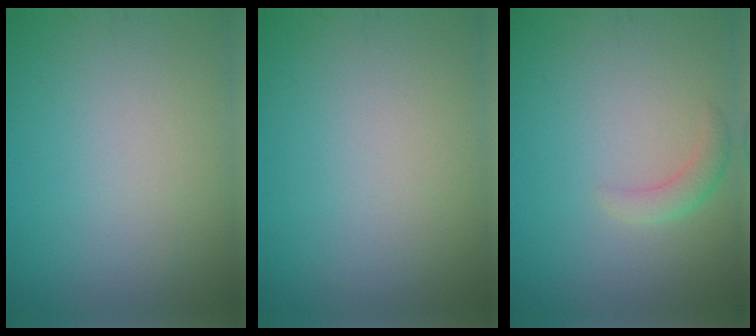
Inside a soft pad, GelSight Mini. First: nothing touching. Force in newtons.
{"total": 0.0}
{"total": 1.7, "press": 1.7, "slide": 0.1}